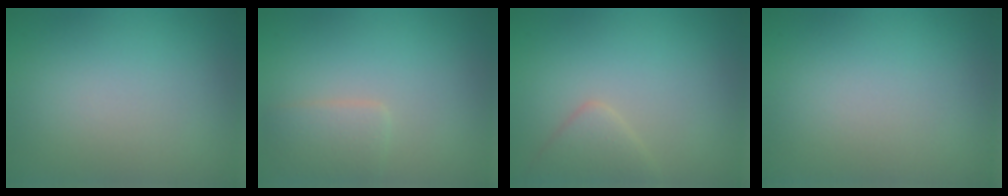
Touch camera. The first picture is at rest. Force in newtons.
{"total": 2.3, "press": 2.3, "slide": 0.1}
{"total": 2.2, "press": 2.2, "slide": 0.1}
{"total": 0.0}